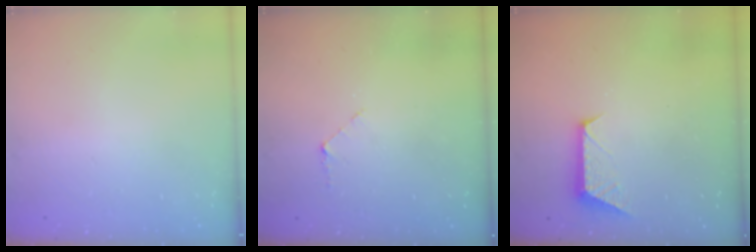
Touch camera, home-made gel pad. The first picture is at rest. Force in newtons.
{"total": 3.5, "press": 3.5, "slide": 0.3}
{"total": 7.4, "press": 7.4, "slide": 0.6}